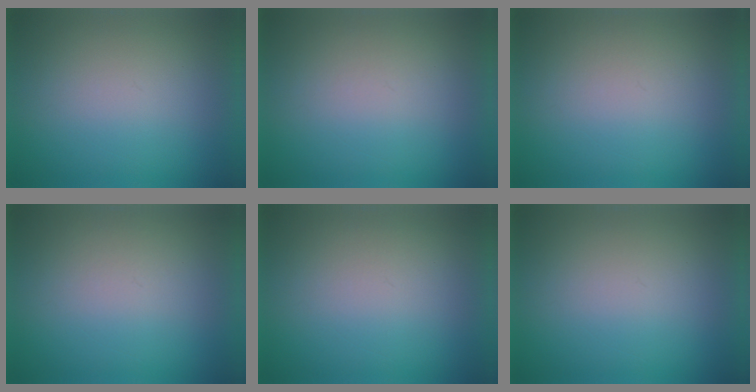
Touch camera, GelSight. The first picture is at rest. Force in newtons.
{"total": 1.1}
{"total": 1.1}
{"total": 1.4}
{"total": 1.1}
{"total": 0.0}